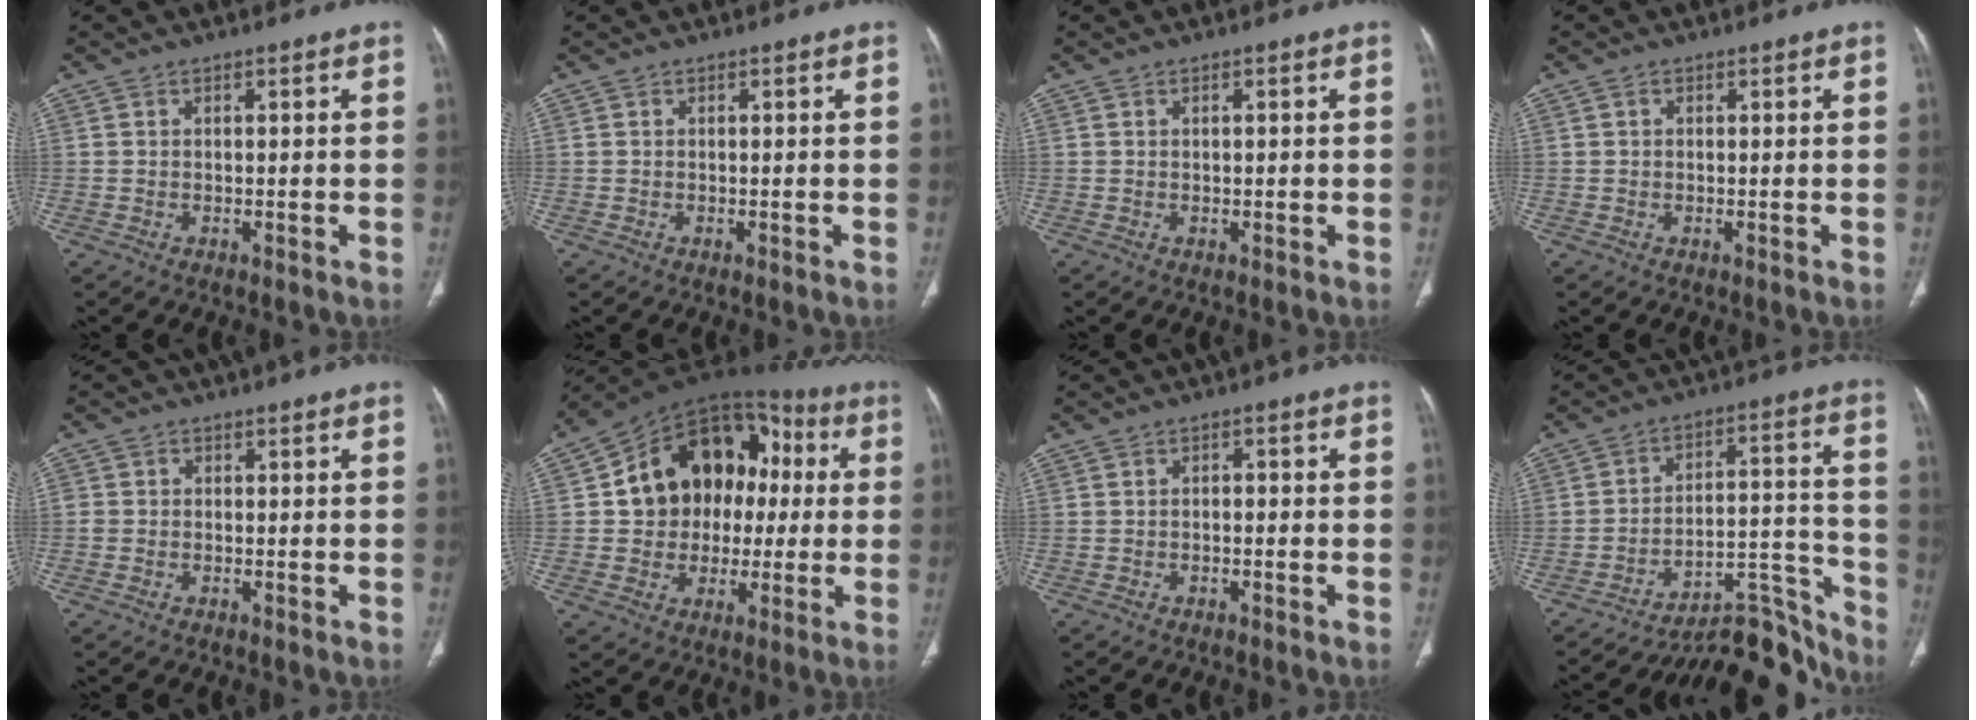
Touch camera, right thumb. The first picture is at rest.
{"total": 0.0}
{"total": 0.9, "force": [0.2, 0.4, 0.7], "torque": [-0.011, 0.000, 0.006]}
{"total": 0.5, "force": [0.2, 0.4, 0.3], "torque": [-0.004, 0.002, 0.003]}
{"total": 1.3, "force": [-0.2, 1.2, 0.3], "torque": [0.002, 0.005, -0.004]}
{"total": 20.4, "force": [1.8, 15.5, 13.2], "torque": [-0.160, 0.043, 0.030]}
{"total": 1.4, "force": [-0.2, 0.8, 1.1], "torque": [-0.012, 0.008, -0.005]}
{"total": 14.9, "force": [-14.6, 2.3, 1.8], "torque": [0.011, 0.132, -0.221]}